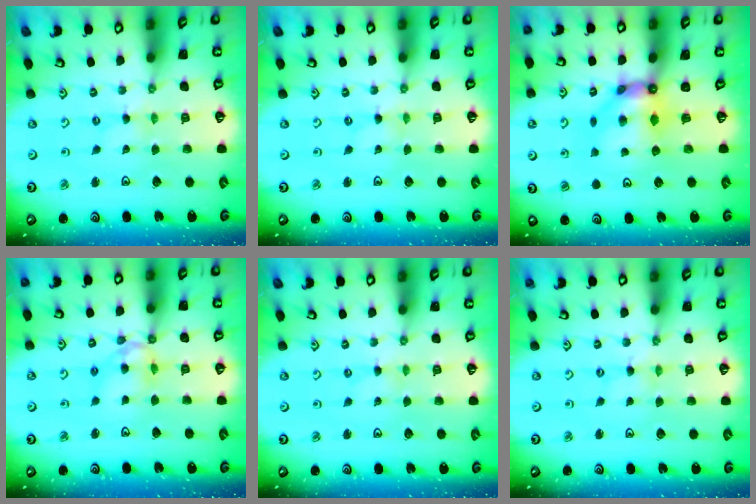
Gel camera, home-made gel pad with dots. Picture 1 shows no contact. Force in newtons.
{"total": 0.0}
{"total": 9.4, "press": 9.4, "slide": 0.6}
{"total": 10.5, "press": 10.5, "slide": 1.0}
{"total": 0.6, "press": 0.6, "slide": 0.2}
{"total": 0.0}